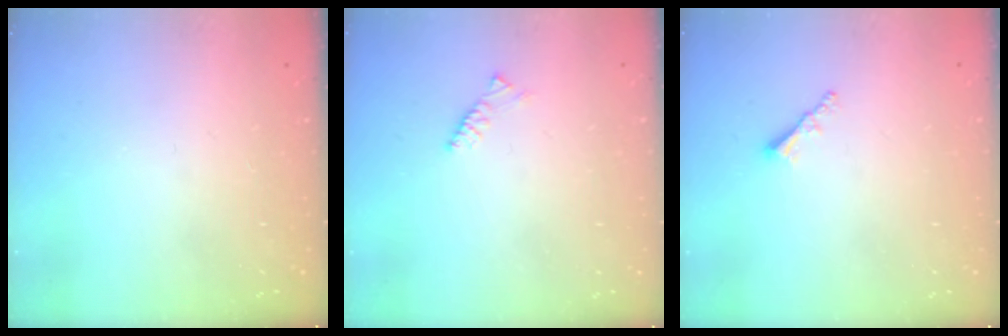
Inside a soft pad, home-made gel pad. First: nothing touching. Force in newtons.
{"total": 2.4, "press": 2.3, "slide": 0.6}
{"total": 1.9, "press": 1.9, "slide": 0.5}